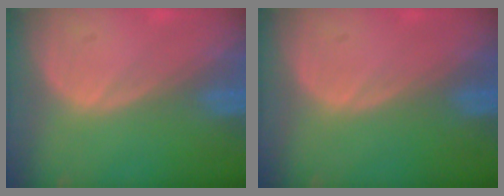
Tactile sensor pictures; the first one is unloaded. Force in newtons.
{"total": 0.0}